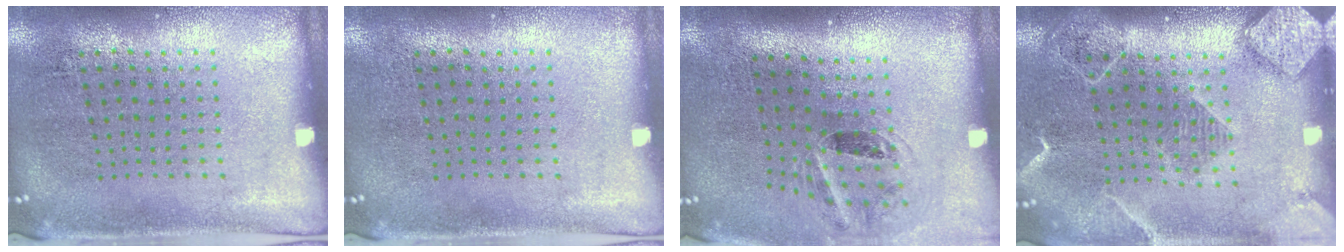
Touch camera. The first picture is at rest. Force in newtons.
{"total": 0.0}
{"total": 1.3, "press": 1.0, "slide": 0.9}
{"total": 2.1, "press": 1.9, "slide": 0.9}